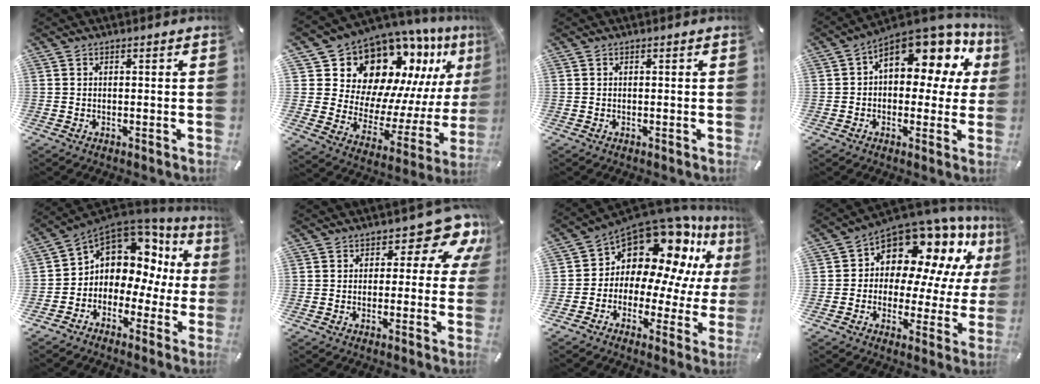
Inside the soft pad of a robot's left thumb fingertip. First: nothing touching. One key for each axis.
{"total": 16.9, "fx": 13.5, "fy": 8.9, "fz": 5.0, "tx": -0.083, "ty": -0.136, "tz": 0.246}
{"total": 0.0}
{"total": 13.1, "fx": 6.6, "fy": 7.5, "fz": 8.5, "tx": -0.111, "ty": -0.057, "tz": 0.113}
{"total": 8.4, "fx": 3.7, "fy": 7.0, "fz": 2.7, "tx": -0.050, "ty": -0.046, "tz": 0.067}
{"total": 10.2, "fx": 4.3, "fy": 5.5, "fz": 7.4, "tx": -0.087, "ty": -0.027, "tz": 0.072}
{"total": 14.7, "fx": 9.4, "fy": 9.0, "fz": 6.9, "tx": -0.127, "ty": -0.095, "tz": 0.164}
{"total": 13.7, "fx": 9.4, "fy": 8.1, "fz": 5.7, "tx": -0.103, "ty": -0.083, "tz": 0.169}